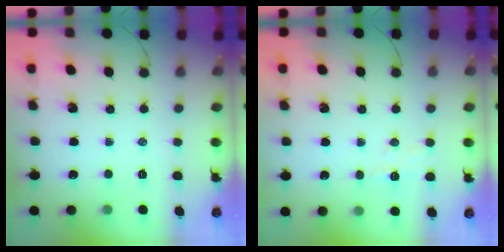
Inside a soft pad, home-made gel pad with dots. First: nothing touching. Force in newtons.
{"total": 4.1, "press": 3.9, "slide": 1.2}